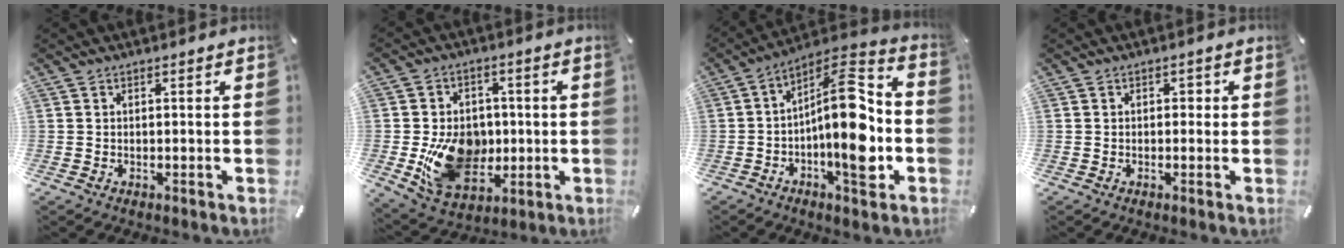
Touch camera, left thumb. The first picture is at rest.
{"total": 15.1, "force": [-1.6, 12.0, 9.1], "torque": [-0.159, 0.002, -0.019]}
{"total": 18.5, "force": [-3.6, 7.3, 16.5], "torque": [-0.255, -0.002, -0.061]}
{"total": 1.2, "force": [-0.1, 1.0, 0.6], "torque": [-0.005, 0.005, -0.006]}